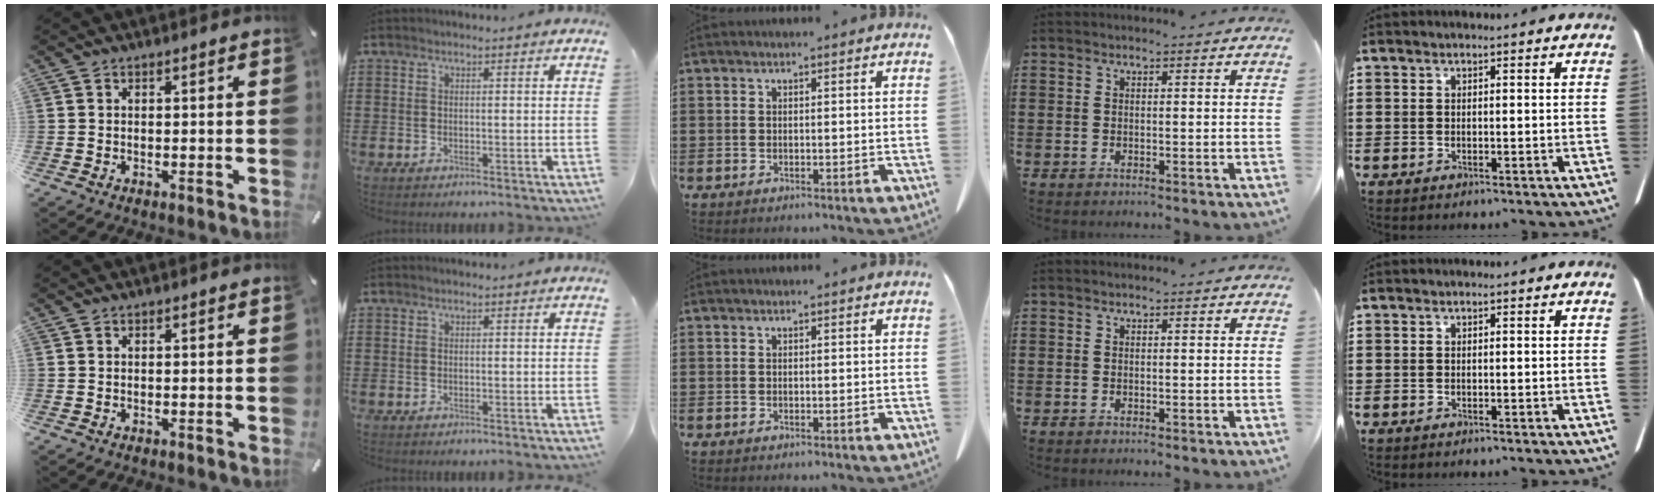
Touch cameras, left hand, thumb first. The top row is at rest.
{}